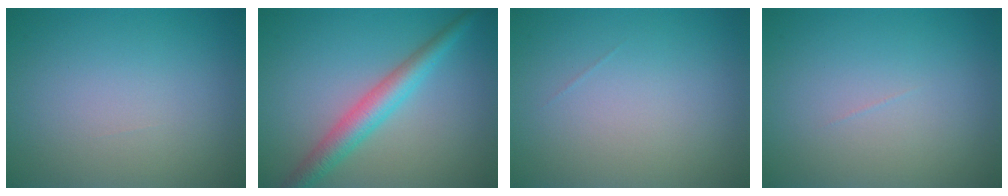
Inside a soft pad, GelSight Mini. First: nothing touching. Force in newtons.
{"total": 3.9, "press": 3.9, "slide": 0.0}
{"total": 0.0}
{"total": 0.0}